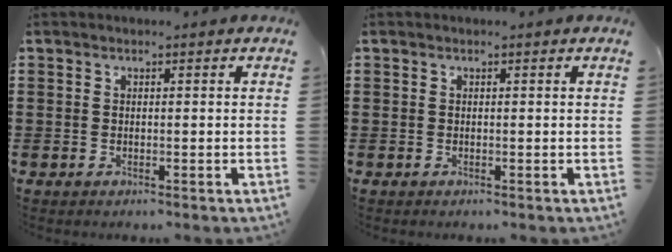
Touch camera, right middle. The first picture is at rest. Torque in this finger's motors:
{"motor_torque": [-0.37, -0.47, 0.04, -0.01]}